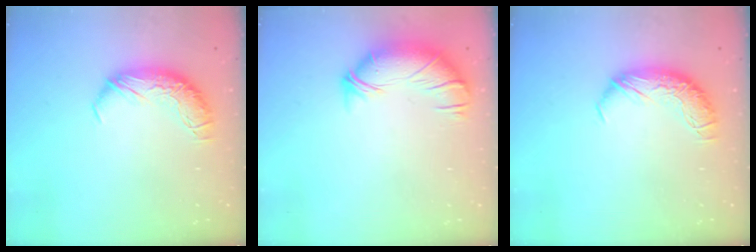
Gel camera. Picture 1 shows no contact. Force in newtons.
{"total": 2.8, "press": 1.5, "slide": 2.3}
{"total": 0.0}